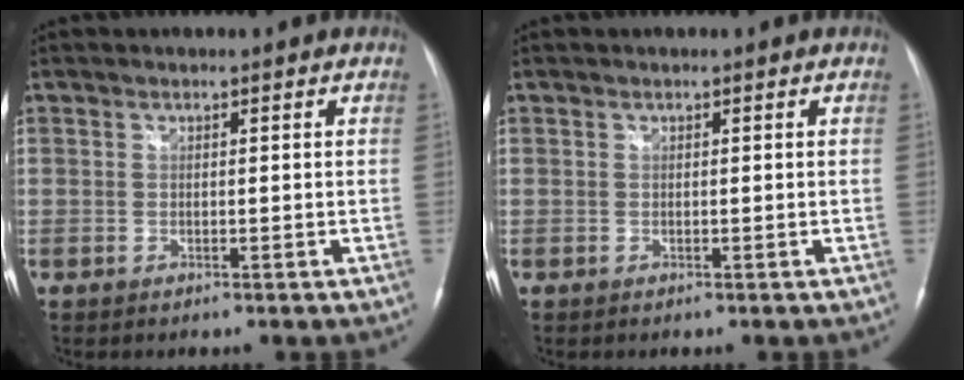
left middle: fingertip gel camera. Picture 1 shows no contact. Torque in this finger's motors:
{"motor_torque": [-0.17, 0.04, 0.00, 0.01]}